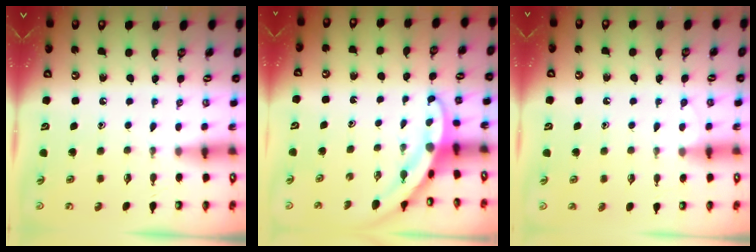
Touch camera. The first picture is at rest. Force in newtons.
{"total": 3.2, "press": 3.2, "slide": 0.3}
{"total": 3.9, "press": 3.9, "slide": 0.3}